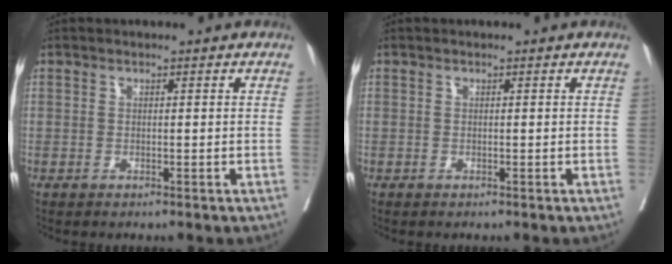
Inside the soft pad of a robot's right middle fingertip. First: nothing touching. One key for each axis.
{"total": 0.0}